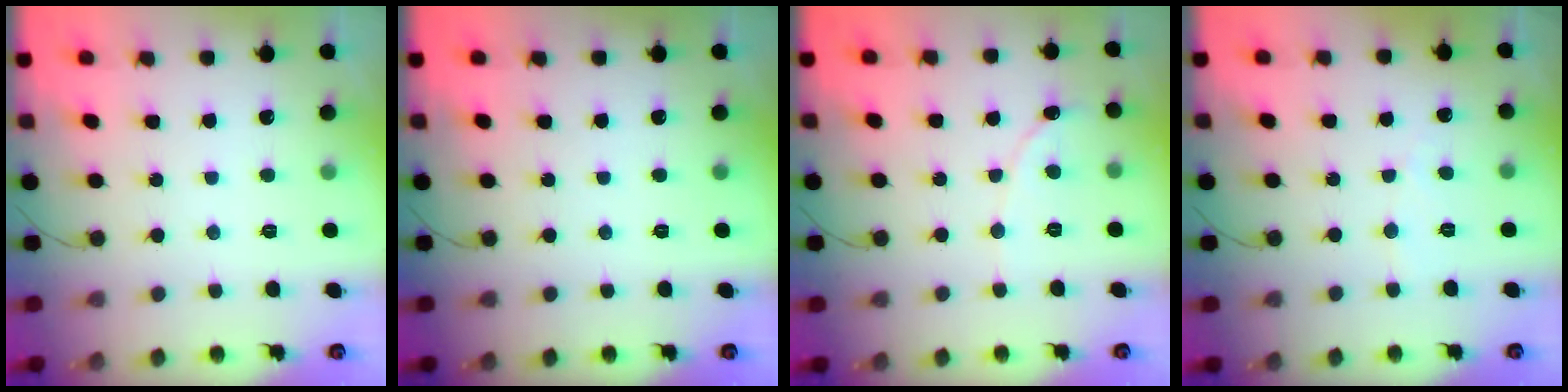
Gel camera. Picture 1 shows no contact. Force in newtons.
{"total": 0.0}
{"total": 1.7, "press": 1.7, "slide": 0.1}
{"total": 2.8, "press": 2.8, "slide": 0.2}